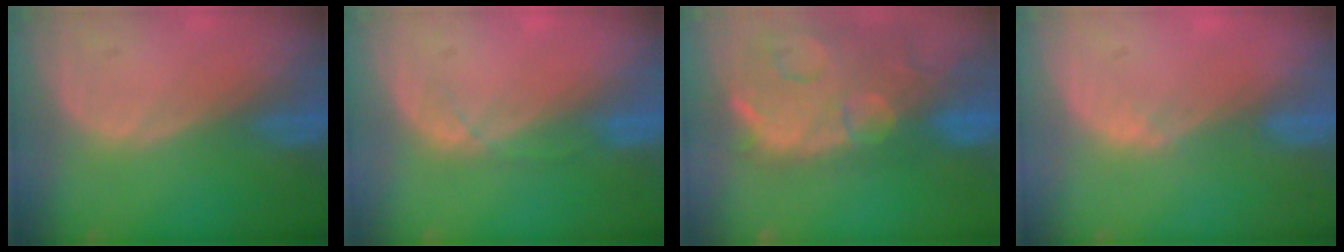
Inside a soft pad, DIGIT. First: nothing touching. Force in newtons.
{"total": 1.4, "press": 1.3, "slide": 0.3}
{"total": 15.0, "press": 12.0, "slide": 9.0}
{"total": 1.0, "press": 0.8, "slide": 0.6}